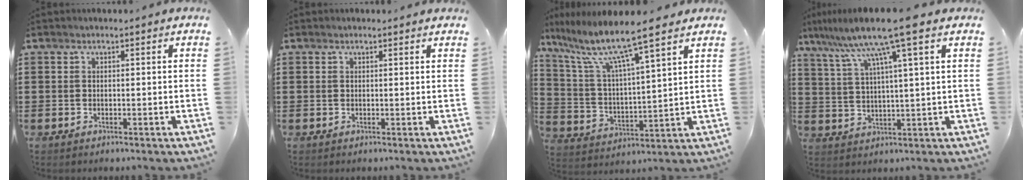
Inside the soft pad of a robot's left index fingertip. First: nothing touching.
{"total": 0.6, "force": [0.5, 0.1, 0.3], "torque": [-0.008, -0.001, 0.010]}
{"total": 9.9, "force": [8.0, -0.2, 5.8], "torque": [-0.144, -0.046, 0.130]}
{"total": 10.2, "force": [6.8, -0.4, 7.6], "torque": [-0.168, -0.019, 0.111]}